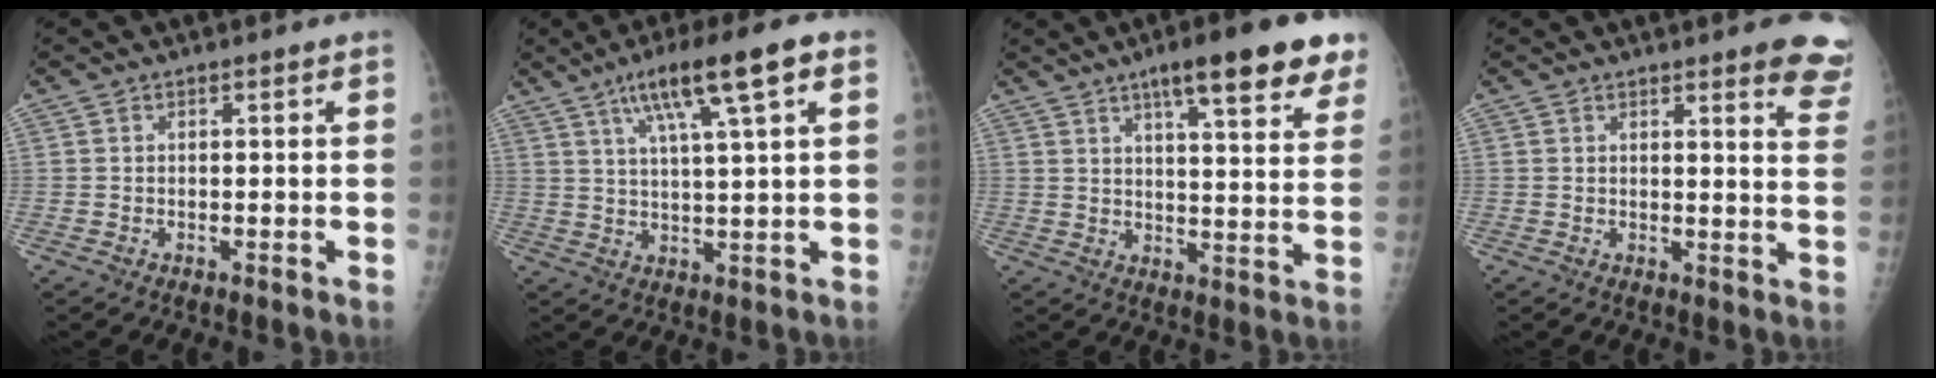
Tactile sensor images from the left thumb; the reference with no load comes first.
{"total": 12.4, "force": [6.0, 1.5, 10.7], "torque": [-0.183, 0.000, 0.099]}
{"total": 16.4, "force": [10.3, 3.5, 12.3], "torque": [-0.142, -0.036, 0.137]}
{"total": 9.0, "force": [6.6, 1.9, 5.9], "torque": [-0.041, -0.033, 0.055]}